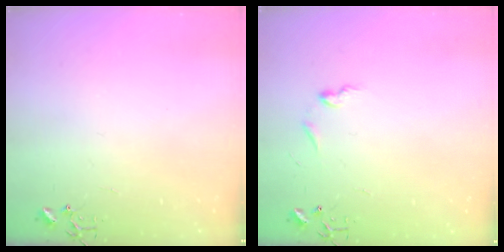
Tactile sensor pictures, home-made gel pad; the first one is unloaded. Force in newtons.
{"total": 6.1, "press": 6.1, "slide": 0.7}